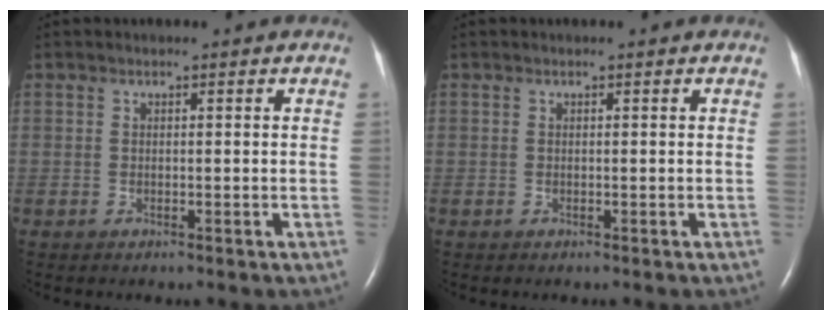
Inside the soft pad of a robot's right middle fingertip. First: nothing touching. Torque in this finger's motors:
{"motor_torque": [0.01, 0.08, -0.04, -0.01]}